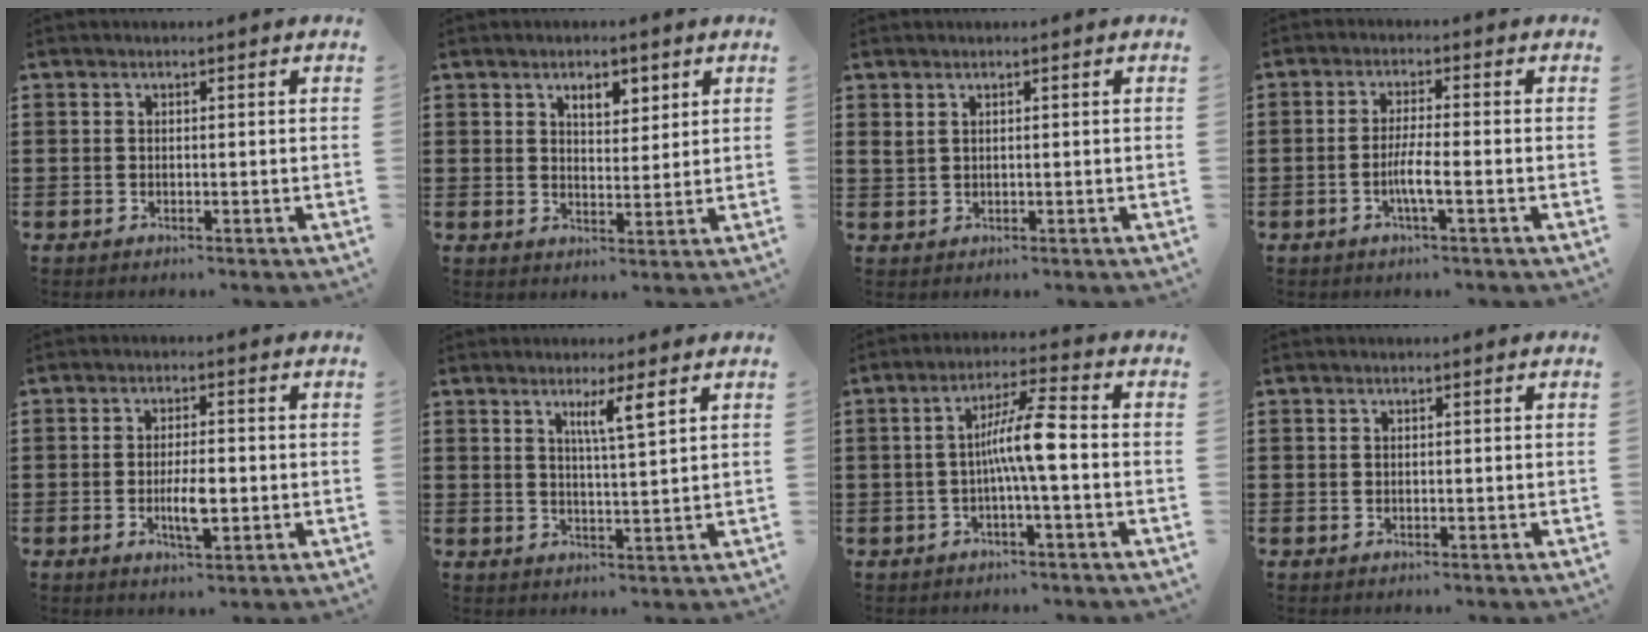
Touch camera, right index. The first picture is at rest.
{"total": 3.9, "force": [2.5, 1.9, 2.4], "torque": [-0.038, 0.003, 0.040]}
{"total": 1.1, "force": [0.9, 0.5, 0.6], "torque": [-0.015, 0.002, 0.016]}
{"total": 4.2, "force": [-1.5, 0.2, 3.9], "torque": [-0.074, -0.006, -0.030]}
{"total": 5.2, "force": [-1.0, 1.6, 4.9], "torque": [-0.098, -0.002, -0.021]}
{"total": 4.1, "force": [2.3, 0.0, 3.4], "torque": [-0.064, -0.005, 0.035]}
{"total": 7.6, "force": [-0.8, 0.7, 7.6], "torque": [-0.143, 0.003, -0.022]}
{"total": 0.0}